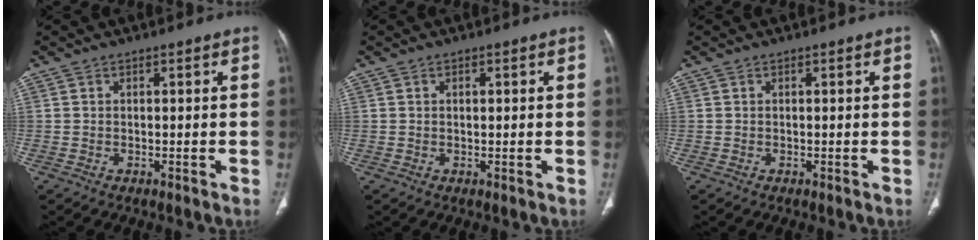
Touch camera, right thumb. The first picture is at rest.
{"total": 0.9, "force": [0.3, 0.4, 0.7], "torque": [-0.008, -0.005, 0.003]}
{"total": 0.0}